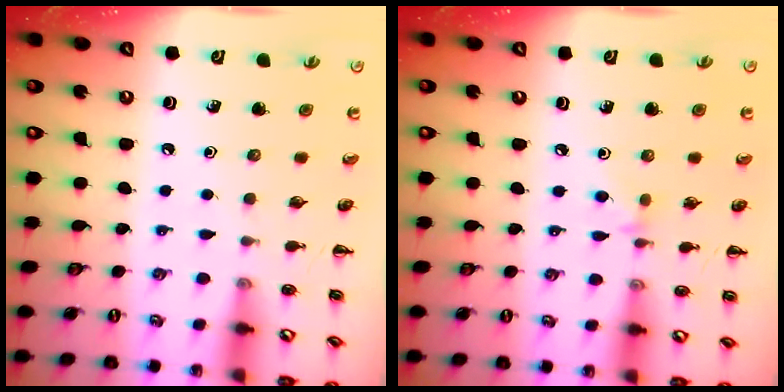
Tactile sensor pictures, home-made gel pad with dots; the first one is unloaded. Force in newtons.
{"total": 4.0, "press": 3.7, "slide": 1.4}